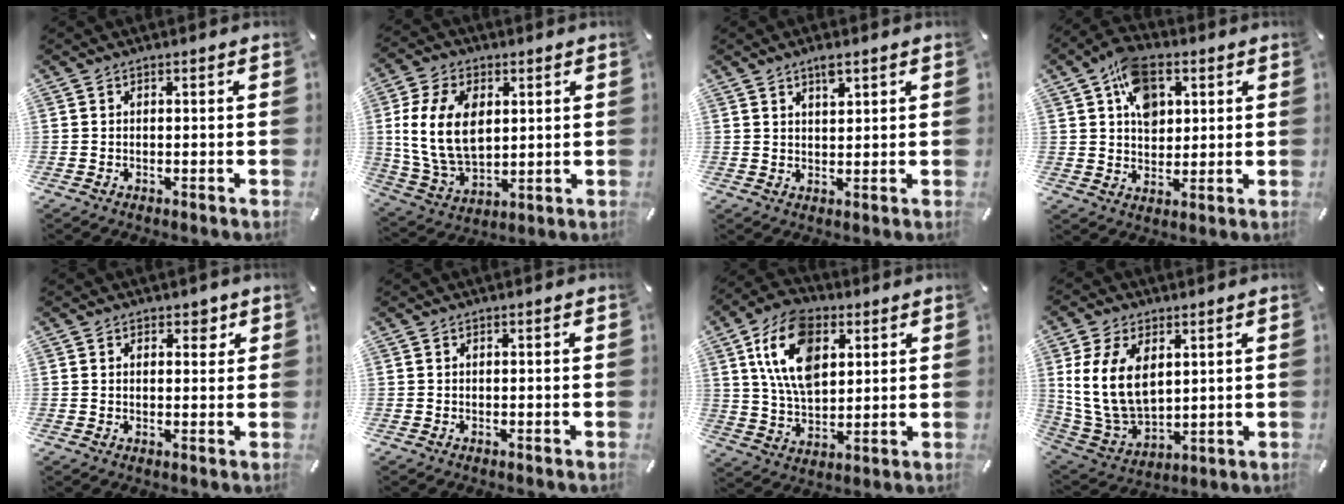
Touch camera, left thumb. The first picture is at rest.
{"total": 14.8, "force": [2.7, 10.2, 10.3], "torque": [-0.228, 0.006, 0.046]}
{"total": 3.3, "force": [2.1, 1.5, 2.1], "torque": [-0.028, -0.004, 0.034]}
{"total": 10.4, "force": [4.2, 7.5, 5.9], "torque": [-0.098, -0.001, 0.077]}
{"total": 2.9, "force": [1.4, 2.0, 1.5], "torque": [-0.010, -0.002, 0.017]}
{"total": 0.0}
{"total": 15.6, "force": [6.1, 9.5, 10.8], "torque": [-0.220, -0.005, 0.107]}
{"total": 13.6, "force": [4.0, 9.4, 9.0], "torque": [-0.202, -0.007, 0.073]}